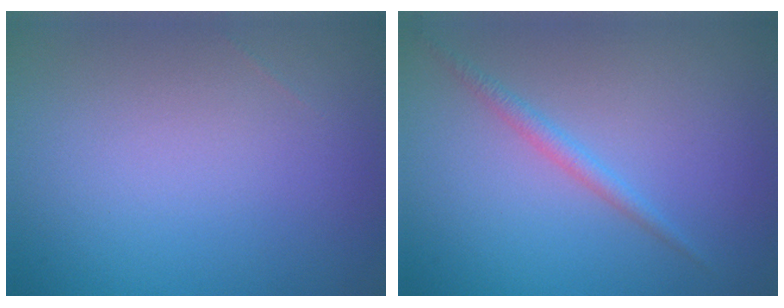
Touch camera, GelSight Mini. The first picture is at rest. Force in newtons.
{"total": 1.4, "press": 1.4, "slide": 0.1}